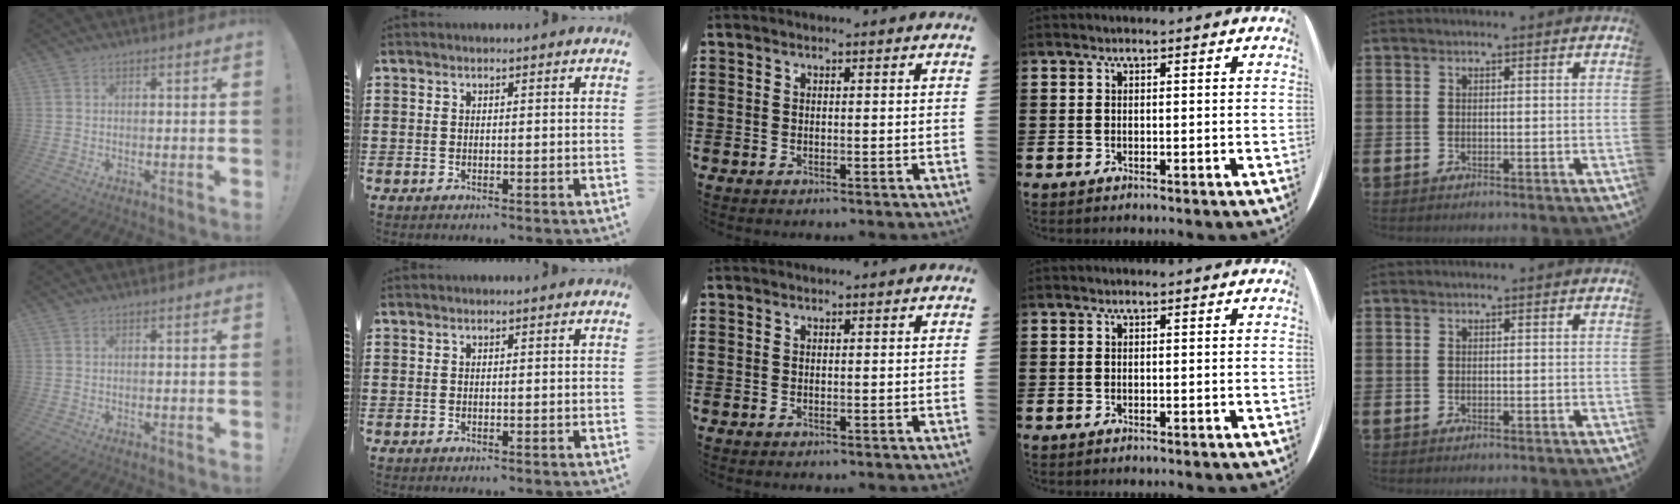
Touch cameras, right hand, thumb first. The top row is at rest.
{}